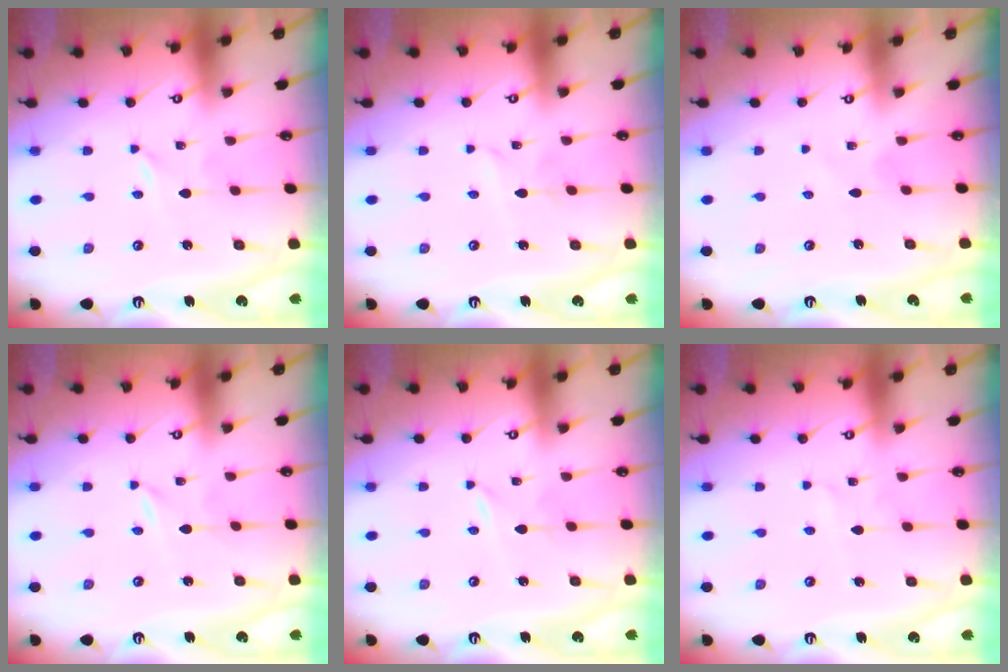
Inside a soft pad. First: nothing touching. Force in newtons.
{"total": 1.9, "press": 1.9, "slide": 0.2}
{"total": 1.4, "press": 1.4, "slide": 0.2}
{"total": 0.0}
{"total": 2.0, "press": 2.0, "slide": 0.3}
{"total": 1.9, "press": 1.9, "slide": 0.2}